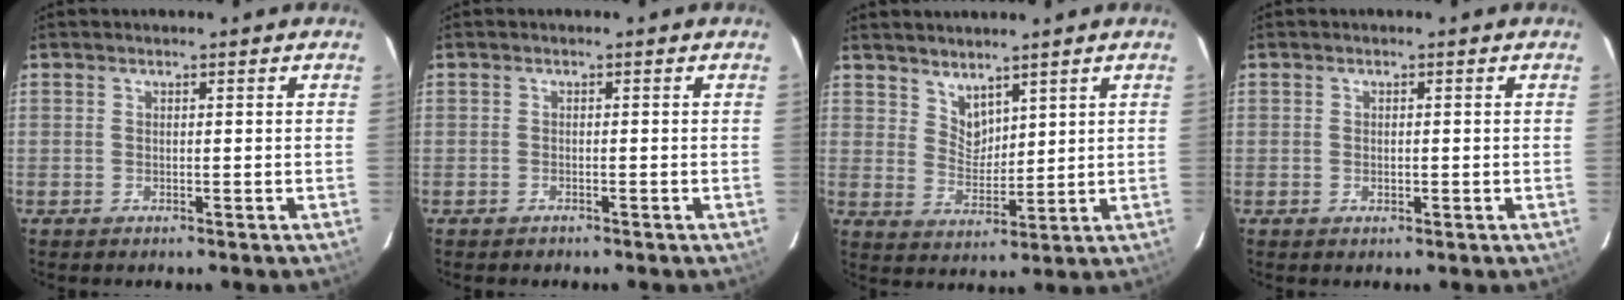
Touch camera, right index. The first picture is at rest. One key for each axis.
{"total": 0.9, "fx": -0.7, "fy": 0.4, "fz": 0.0, "tx": -0.004, "ty": 0.003, "tz": -0.012}
{"total": 5.1, "fx": 4.2, "fy": 2.5, "fz": 1.4, "tx": -0.016, "ty": -0.002, "tz": 0.082}
{"total": 1.0, "fx": -0.1, "fy": 0.8, "fz": 0.5, "tx": -0.007, "ty": 0.001, "tz": -0.001}